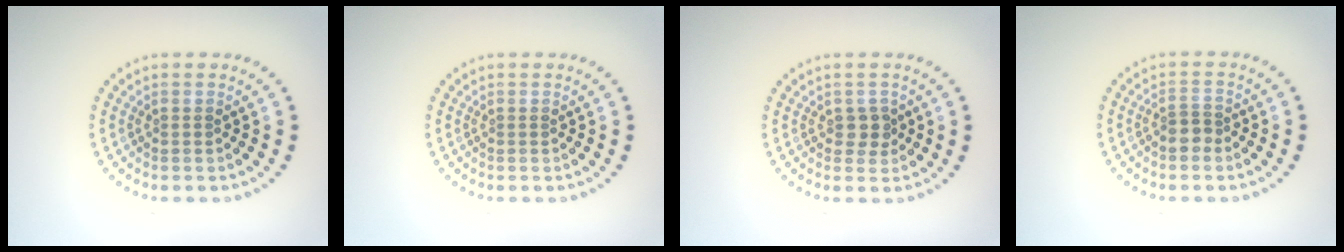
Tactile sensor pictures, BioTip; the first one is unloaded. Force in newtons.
{"total": 0.0}
{"total": 1.4, "press": 1.3, "slide": 0.4}
{"total": 1.9, "press": 1.6, "slide": 0.9}